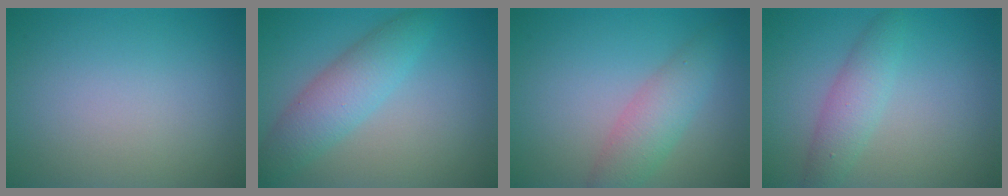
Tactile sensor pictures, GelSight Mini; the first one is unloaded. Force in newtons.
{"total": 4.4, "press": 4.4, "slide": 0.2}
{"total": 3.5, "press": 3.5, "slide": 0.1}
{"total": 2.8, "press": 2.8, "slide": 0.1}